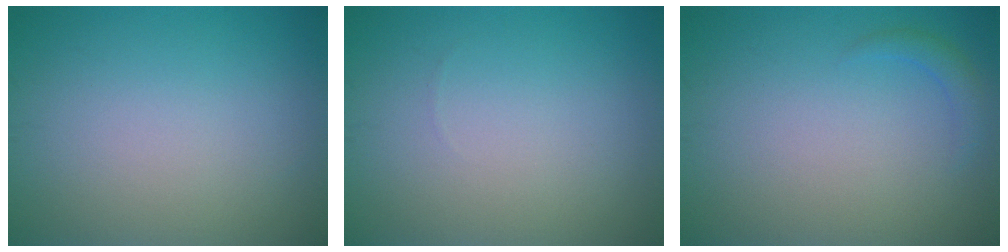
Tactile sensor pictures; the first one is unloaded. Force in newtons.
{"total": 0.0}
{"total": 1.2, "press": 1.2, "slide": 0.1}